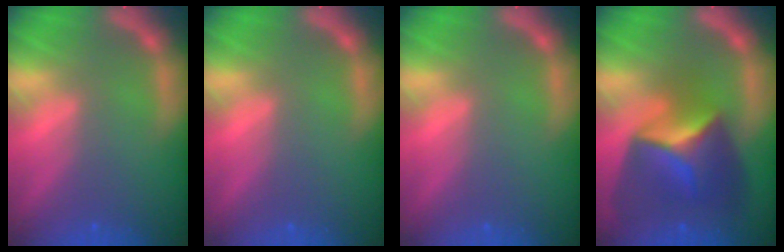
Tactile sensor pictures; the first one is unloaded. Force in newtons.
{"total": 0.0}
{"total": 0.0}
{"total": 8.9}